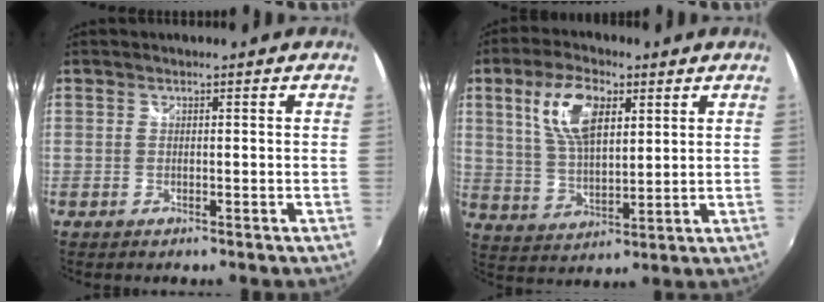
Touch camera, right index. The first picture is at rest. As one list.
[{"total": 11.6, "force": [4.8, 5.4, 9.1], "torque": [-0.178, 0.013, 0.096]}]